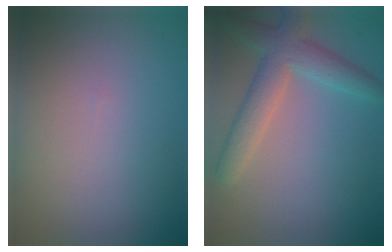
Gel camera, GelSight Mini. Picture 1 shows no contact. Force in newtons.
{"total": 4.5, "press": 4.5, "slide": 0.2}